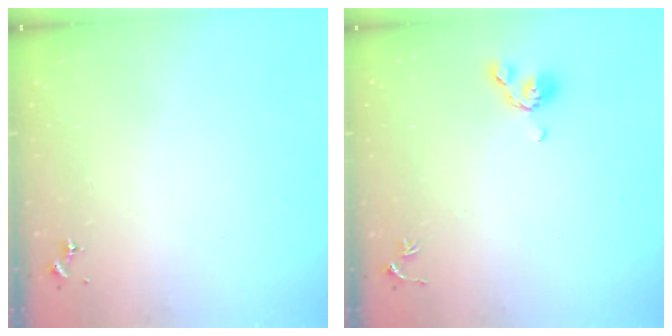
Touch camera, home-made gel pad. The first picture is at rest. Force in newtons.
{"total": 7.2, "press": 7.1, "slide": 1.2}